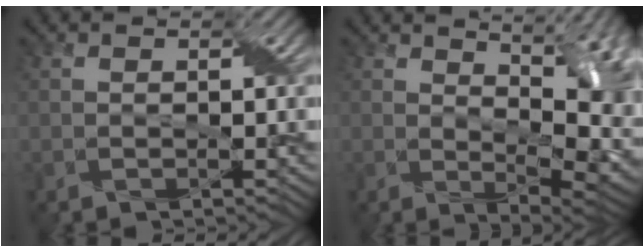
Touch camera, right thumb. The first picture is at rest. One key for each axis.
{"total": 10.6, "fx": 2.8, "fy": 5.1, "fz": 8.9, "tx": -0.107, "ty": -0.006, "tz": 0.058}